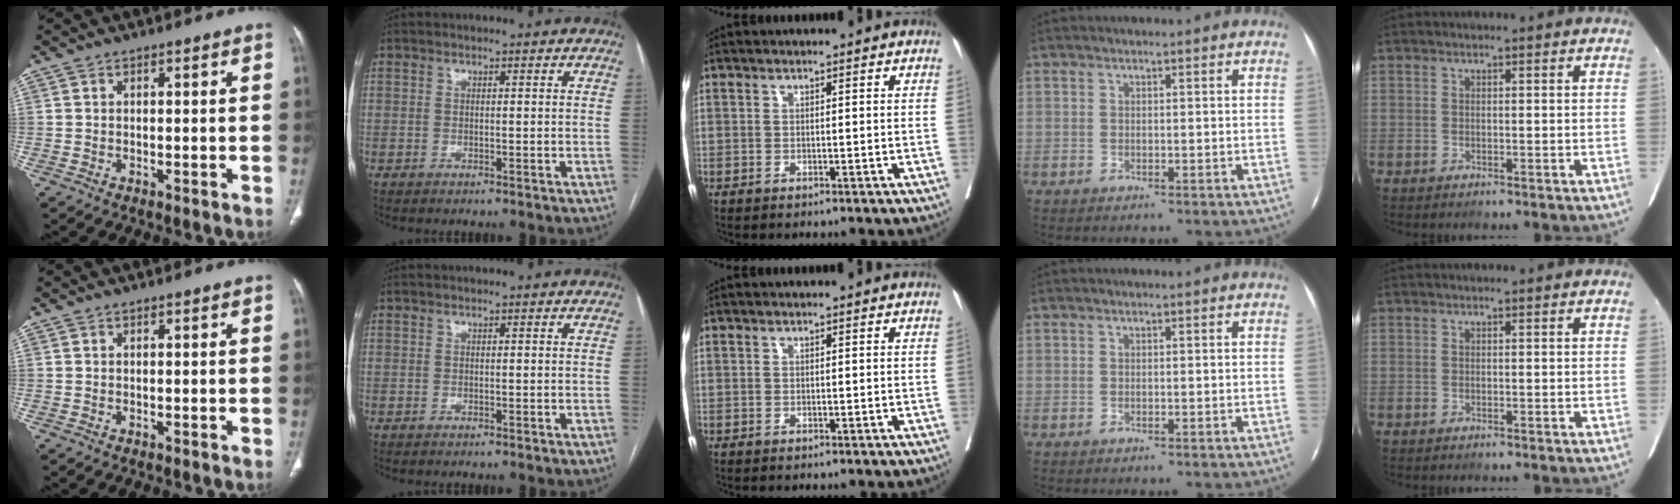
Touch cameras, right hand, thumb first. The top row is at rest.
{}